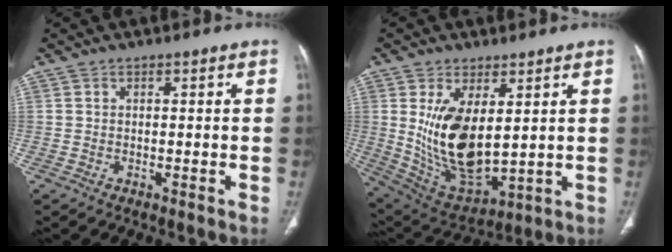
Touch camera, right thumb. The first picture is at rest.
{"total": 15.2, "force": [2.7, 7.6, 13.0], "torque": [-0.234, -0.025, 0.078]}